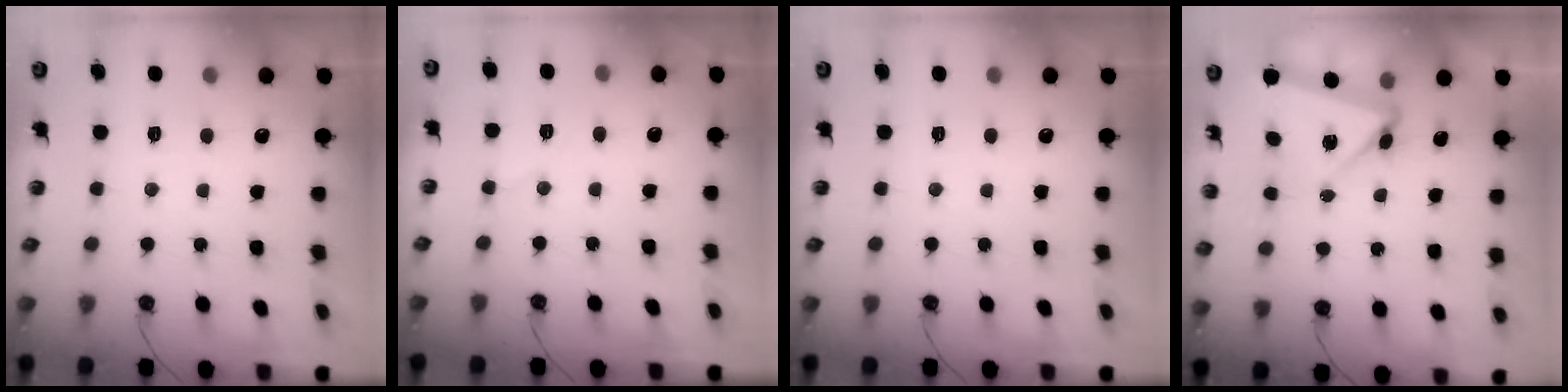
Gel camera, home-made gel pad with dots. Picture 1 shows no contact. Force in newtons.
{"total": 5.2, "press": 4.6, "slide": 2.5}
{"total": 0.0}
{"total": 6.2, "press": 6.1, "slide": 0.9}